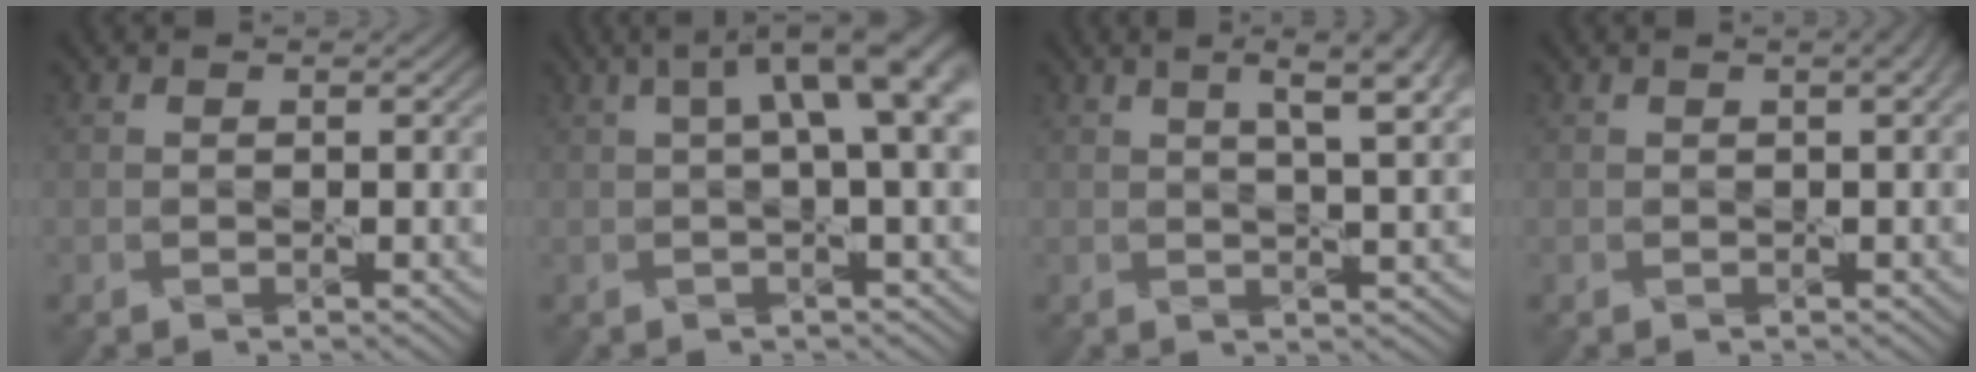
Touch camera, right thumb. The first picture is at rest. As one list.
[{"total": 9.8, "force": [2.1, 2.8, 9.1], "torque": [-0.109, 0.026, 0.022]}, {"total": 7.4, "force": [3.0, 1.7, 6.5], "torque": [-0.083, 0.018, 0.041]}, {"total": 1.8, "force": [0.6, 0.4, 1.7], "torque": [-0.022, 0.007, 0.005]}]